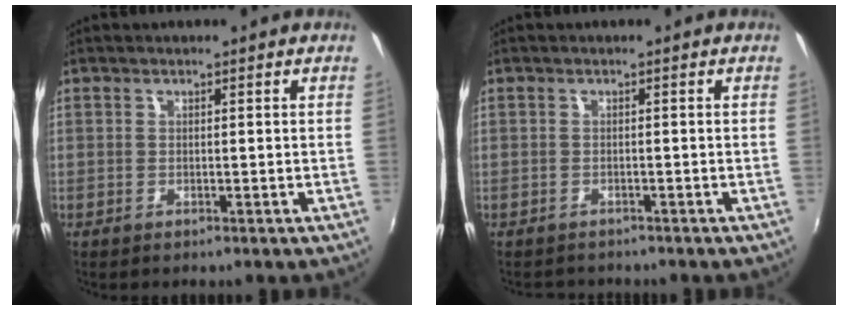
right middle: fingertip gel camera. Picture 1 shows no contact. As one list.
[{"total": 2.4, "force": [-2.2, 0.8, 0.3], "torque": [-0.011, -0.012, -0.036]}]